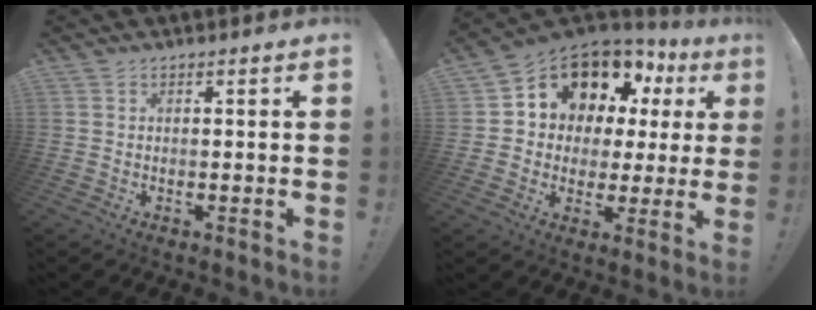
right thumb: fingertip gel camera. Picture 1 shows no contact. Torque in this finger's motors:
{"motor_torque": [0.87, 0.90, 0.65, 0.48, 0.22]}